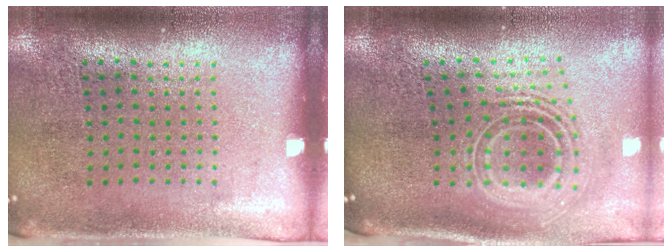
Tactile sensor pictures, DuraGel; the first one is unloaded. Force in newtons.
{"total": 2.7, "press": 1.8, "slide": 1.9}